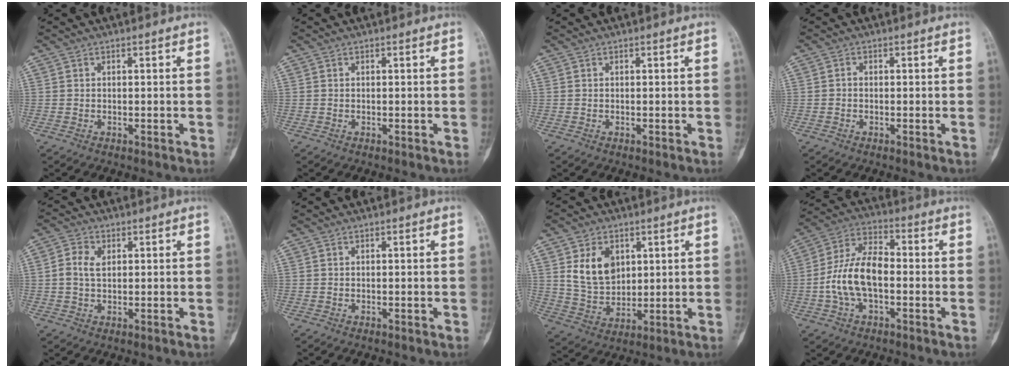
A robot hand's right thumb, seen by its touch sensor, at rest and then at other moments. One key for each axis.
{"total": 0.0}
{"total": 0.0}
{"total": 0.6, "fx": -0.2, "fy": 0.3, "fz": 0.4, "tx": -0.009, "ty": 0.000, "tz": -0.008}
{"total": 3.9, "fx": 0.6, "fy": 2.6, "fz": 2.8, "tx": -0.062, "ty": 0.009, "tz": 0.012}
{"total": 0.0}
{"total": 9.6, "fx": 3.3, "fy": 6.8, "fz": 5.9, "tx": -0.083, "ty": -0.020, "tz": 0.074}
{"total": 12.1, "fx": -1.7, "fy": 6.4, "fz": 10.2, "tx": -0.201, "ty": 0.038, "tz": -0.035}